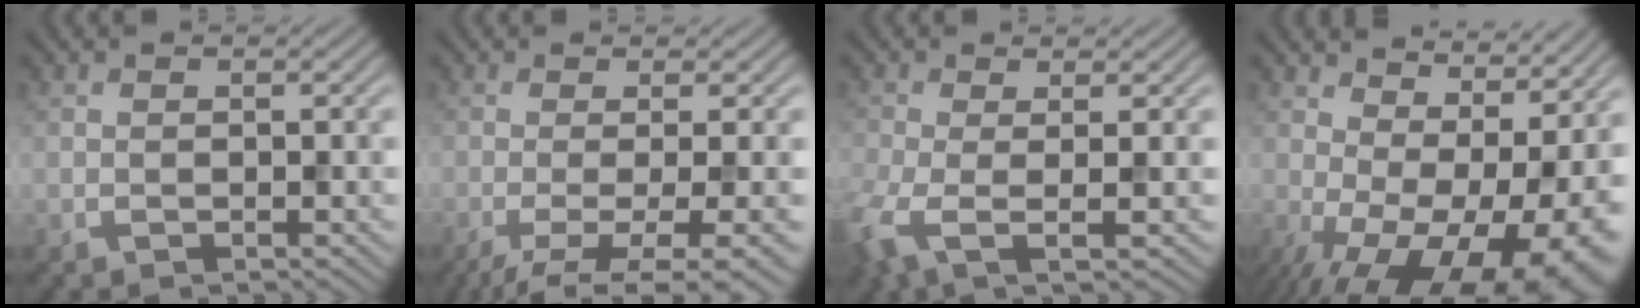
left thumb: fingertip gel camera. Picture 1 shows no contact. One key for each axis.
{"total": 7.2, "fx": -2.7, "fy": 2.1, "fz": 6.3, "tx": -0.088, "ty": -0.014, "tz": -0.035}
{"total": 4.8, "fx": -1.5, "fy": 1.7, "fz": 4.3, "tx": -0.101, "ty": -0.017, "tz": -0.027}
{"total": 17.1, "fx": -2.2, "fy": 9.0, "fz": 14.4, "tx": -0.174, "ty": -0.015, "tz": 0.002}